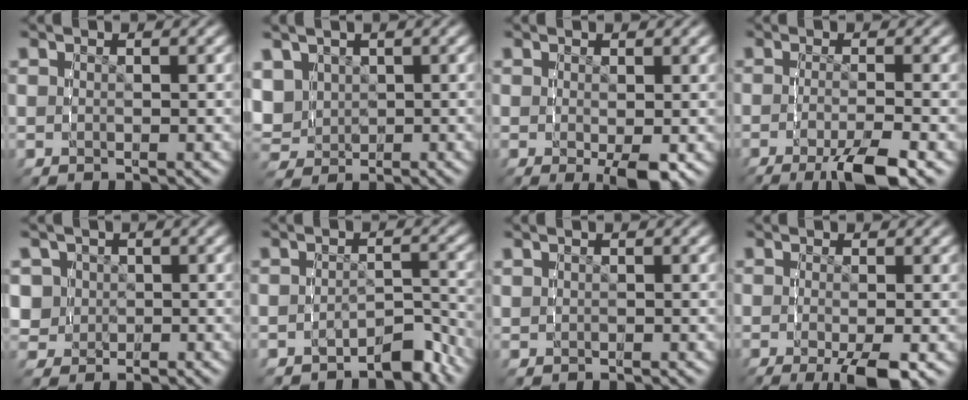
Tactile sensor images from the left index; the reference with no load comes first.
{"total": 4.7, "force": [1.3, 4.0, 2.3], "torque": [-0.072, -0.011, 0.023]}
{"total": 2.1, "force": [-0.4, 0.1, 2.1], "torque": [-0.025, -0.012, -0.006]}
{"total": 5.2, "force": [-3.3, 1.1, 3.9], "torque": [-0.067, -0.010, -0.049]}
{"total": 5.4, "force": [0.2, 5.0, 1.9], "torque": [-0.072, -0.008, -0.006]}
{"total": 3.0, "force": [-2.5, 1.3, 1.0], "torque": [-0.021, 0.001, -0.047]}
{"total": 0.8, "force": [0.3, -0.6, -0.3], "torque": [0.005, 0.006, 0.007]}
{"total": 3.9, "force": [-2.0, 0.7, 3.3], "torque": [-0.053, -0.017, -0.026]}